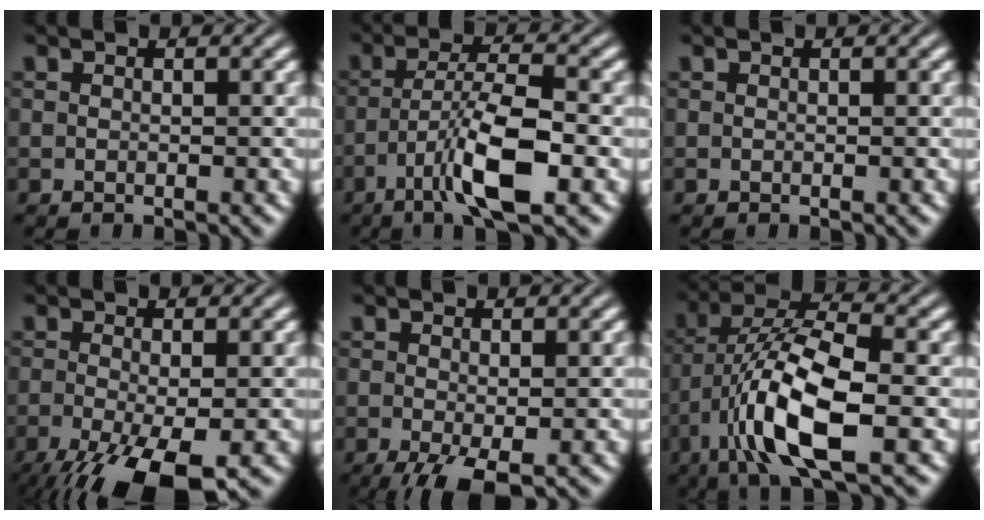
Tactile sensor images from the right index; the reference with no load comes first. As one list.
[{"total": 6.0, "force": [-2.1, 0.7, 5.6], "torque": [-0.089, -0.009, -0.030]}, {"total": 0.0}, {"total": 7.1, "force": [-3.9, 2.2, 5.5], "torque": [-0.109, -0.043, -0.041]}, {"total": 4.5, "force": [-2.8, 1.7, 3.0], "torque": [-0.059, -0.032, -0.028]}, {"total": 9.3, "force": [-0.5, 4.2, 8.2], "torque": [-0.155, -0.025, 0.003]}]